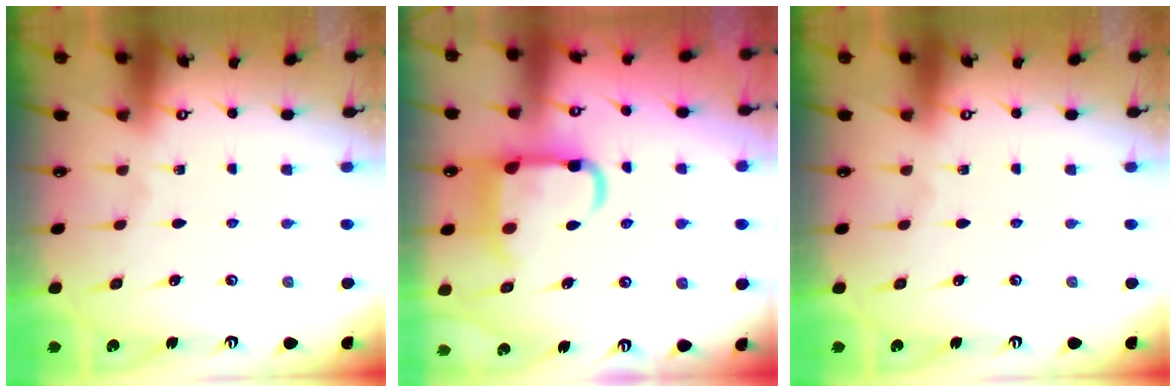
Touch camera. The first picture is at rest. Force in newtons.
{"total": 12.9, "press": 12.9, "slide": 1.4}
{"total": 0.0}